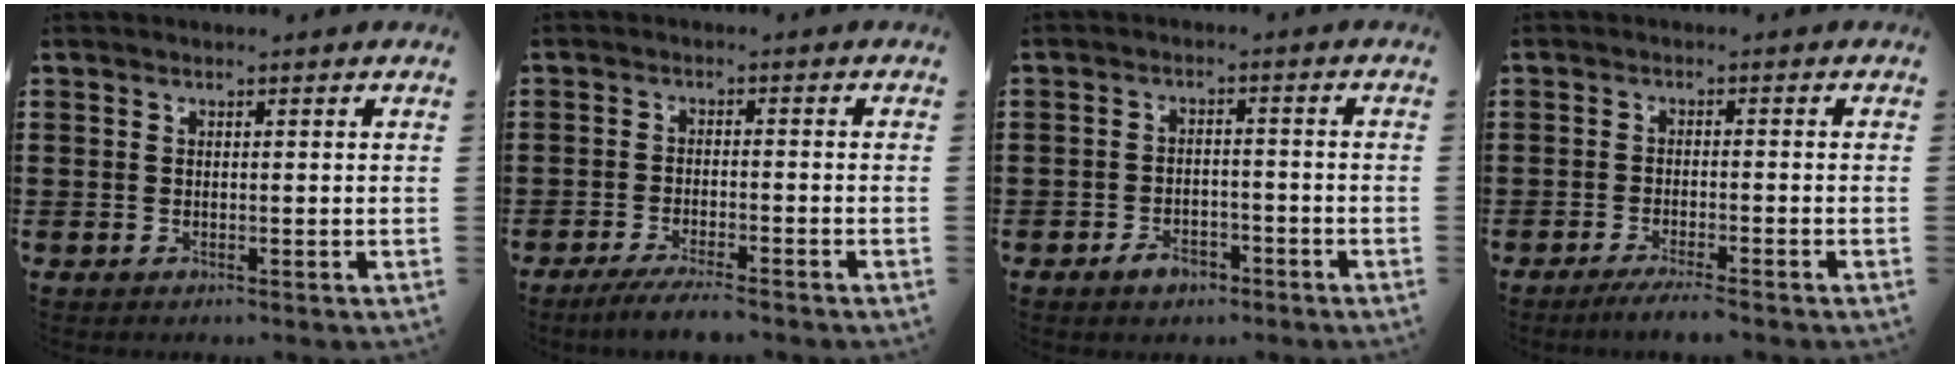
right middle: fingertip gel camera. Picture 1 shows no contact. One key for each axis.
{"total": 3.5, "fx": -3.1, "fy": 0.1, "fz": 1.6, "tx": -0.033, "ty": -0.006, "tz": -0.060}
{"total": 3.2, "fx": -2.4, "fy": 1.7, "fz": 1.3, "tx": -0.025, "ty": 0.006, "tz": -0.047}
{"total": 2.6, "fx": -2.3, "fy": -0.2, "fz": 1.2, "tx": -0.018, "ty": -0.001, "tz": -0.043}